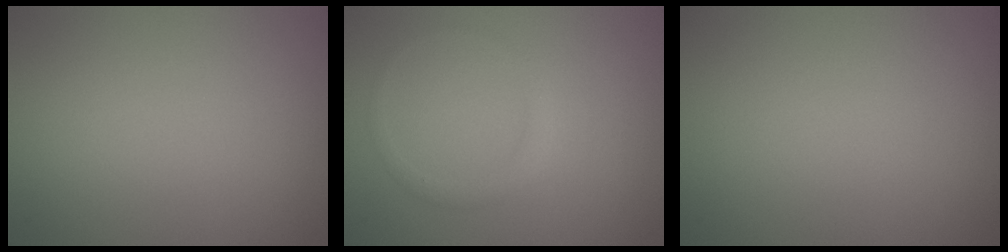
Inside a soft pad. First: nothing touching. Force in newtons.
{"total": 1.1, "press": 1.1, "slide": 0.1}
{"total": 0.0}